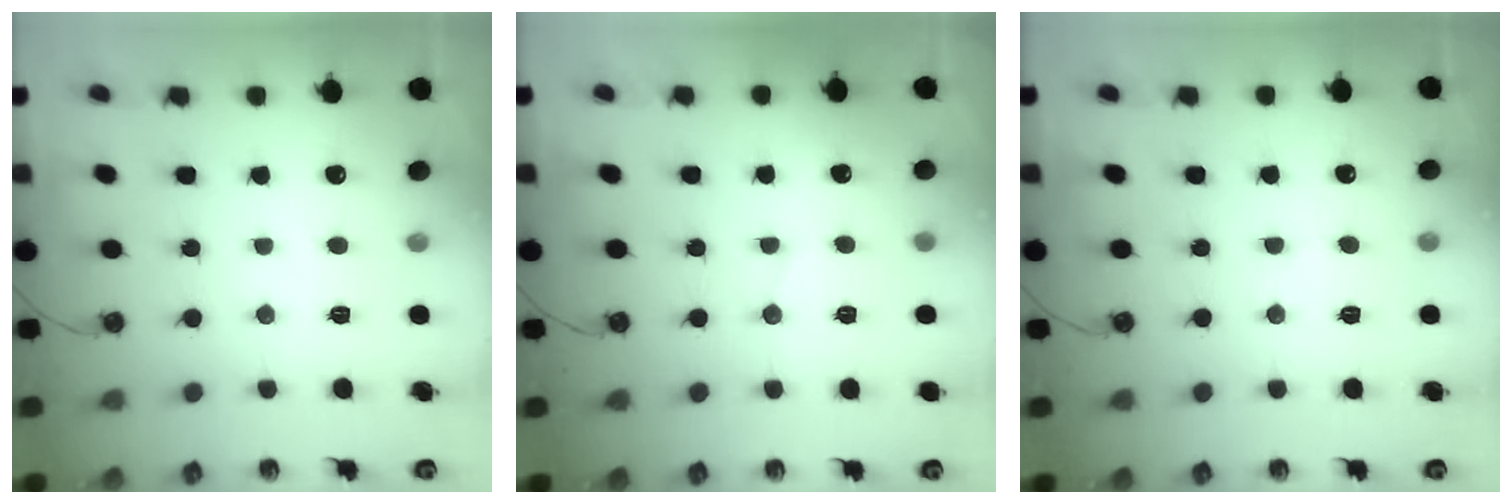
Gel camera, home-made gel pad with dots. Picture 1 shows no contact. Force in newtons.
{"total": 3.8, "press": 3.8, "slide": 0.2}
{"total": 5.9, "press": 5.8, "slide": 0.6}